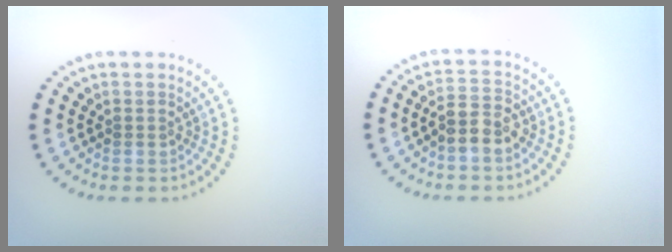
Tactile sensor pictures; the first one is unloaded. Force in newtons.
{"total": 2.6, "press": 2.5, "slide": 0.7}